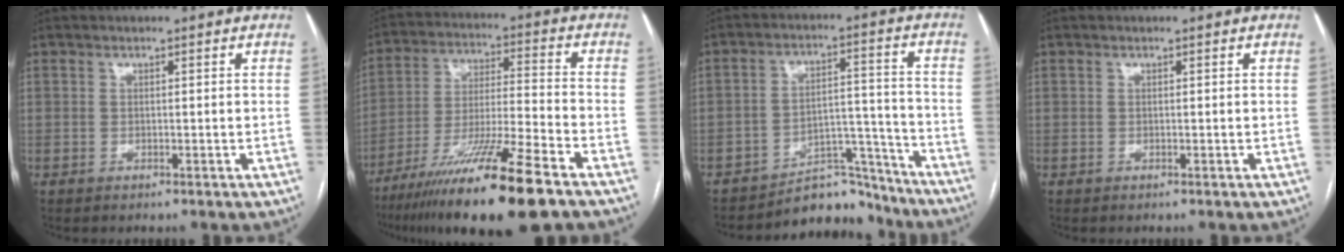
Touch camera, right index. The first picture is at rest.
{"total": 18.1, "force": [-12.1, 0.1, 13.4], "torque": [-0.238, -0.040, -0.213]}
{"total": 9.3, "force": [-8.8, 3.1, 0.1], "torque": [0.020, 0.062, -0.136]}
{"total": 0.0}